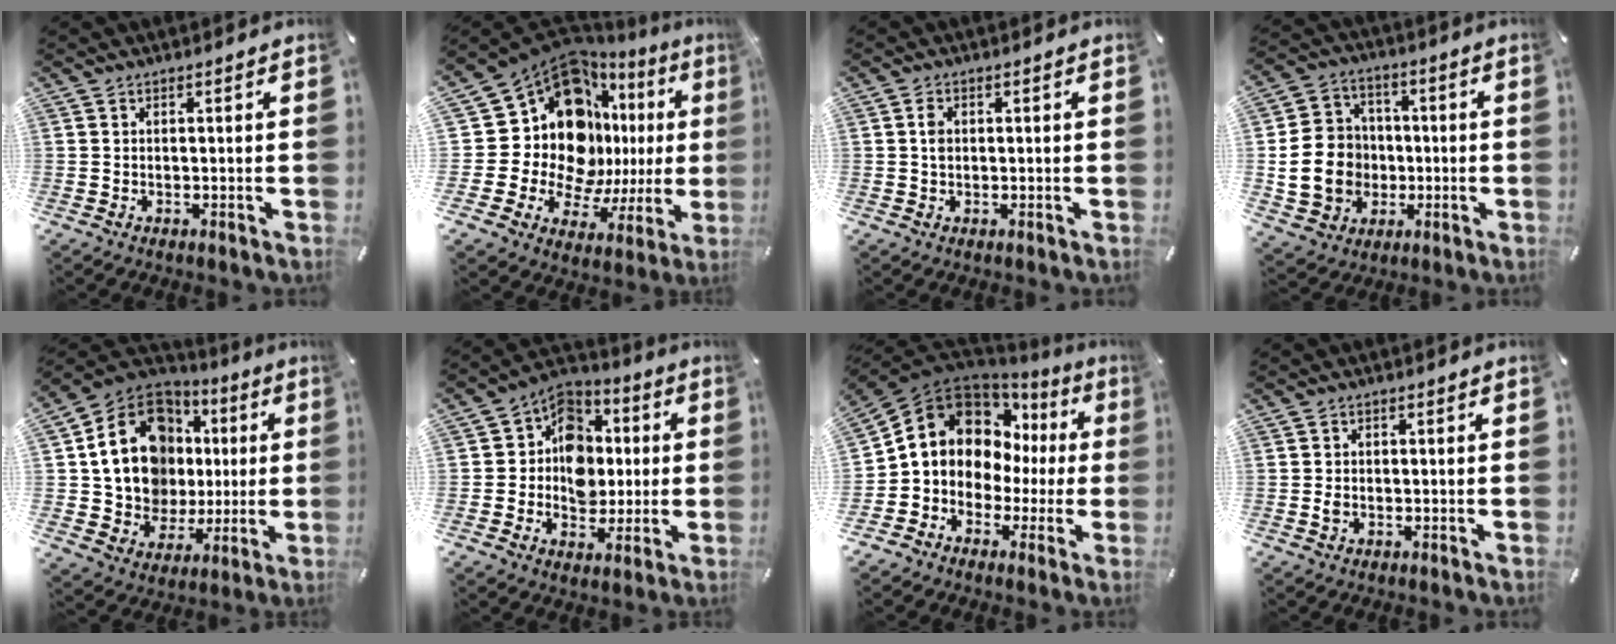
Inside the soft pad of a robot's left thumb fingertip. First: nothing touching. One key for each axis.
{"total": 21.4, "fx": 7.3, "fy": 14.3, "fz": 14.1, "tx": -0.256, "ty": -0.097, "tz": 0.135}
{"total": 2.0, "fx": 0.3, "fy": 1.4, "fz": 1.4, "tx": -0.023, "ty": 0.002, "tz": 0.002}
{"total": 14.7, "fx": -2.0, "fy": 13.0, "fz": 6.7, "tx": -0.141, "ty": 0.019, "tz": -0.030}
{"total": 18.4, "fx": 3.6, "fy": 15.1, "fz": 10.0, "tx": -0.191, "ty": -0.019, "tz": 0.076}
{"total": 11.7, "fx": -0.6, "fy": 10.6, "fz": 4.9, "tx": -0.067, "ty": 0.007, "tz": -0.007}
{"total": 11.3, "fx": 2.7, "fy": 10.2, "fz": 4.1, "tx": -0.093, "ty": -0.027, "tz": 0.055}
{"total": 1.4, "fx": -0.2, "fy": 1.0, "fz": 1.0, "tx": -0.019, "ty": 0.002, "tz": -0.004}